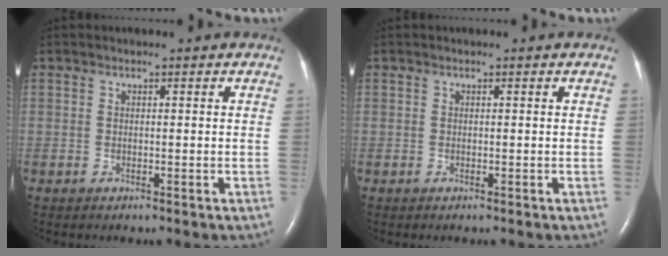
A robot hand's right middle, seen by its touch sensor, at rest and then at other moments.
{"total": 0.0}